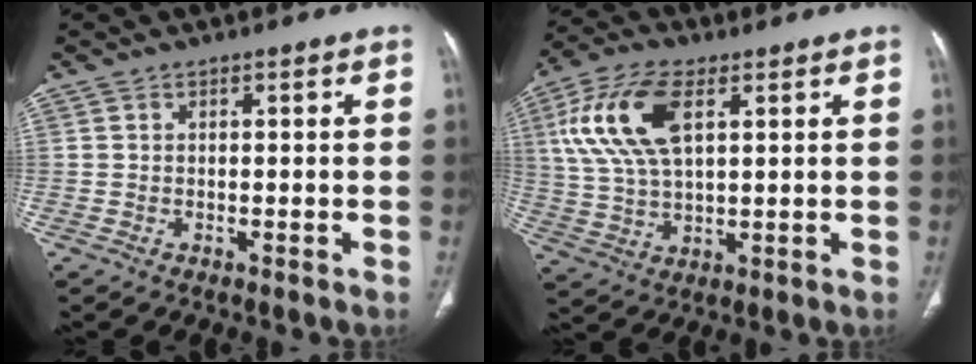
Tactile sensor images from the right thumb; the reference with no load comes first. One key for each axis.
{"total": 14.3, "fx": 4.8, "fy": 7.1, "fz": 11.5, "tx": -0.242, "ty": 0.004, "tz": 0.095}